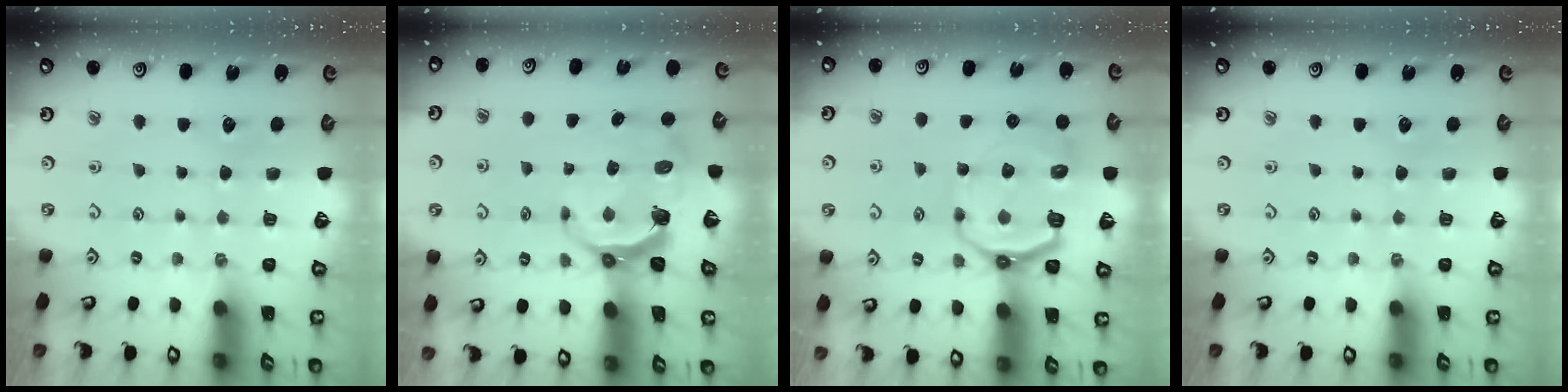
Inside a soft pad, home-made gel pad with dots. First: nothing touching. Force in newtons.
{"total": 6.9, "press": 5.9, "slide": 3.6}
{"total": 11.2, "press": 10.3, "slide": 4.2}
{"total": 0.0}